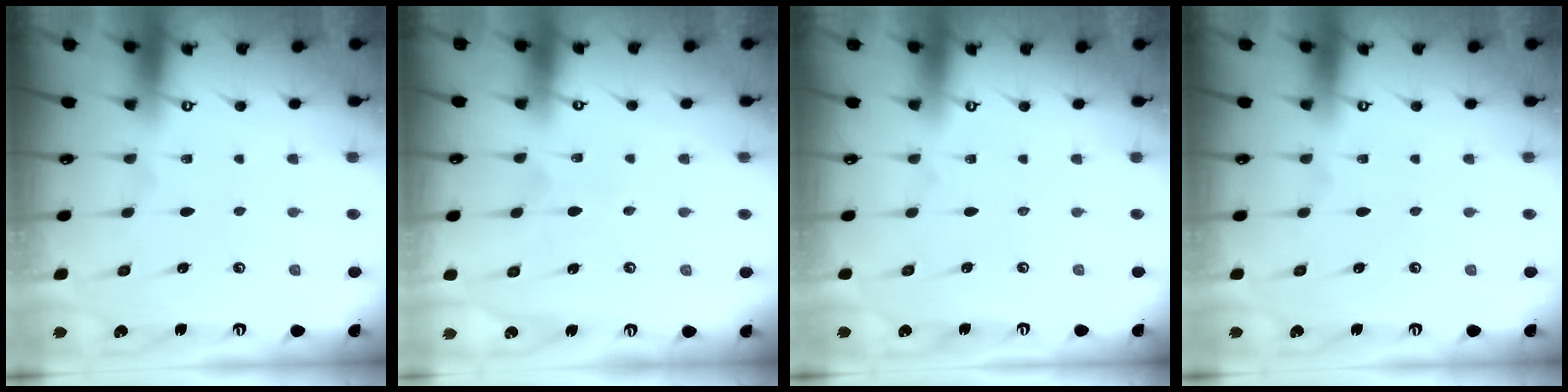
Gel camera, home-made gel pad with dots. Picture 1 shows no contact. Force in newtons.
{"total": 4.2, "press": 4.2, "slide": 0.5}
{"total": 0.0}
{"total": 0.0}